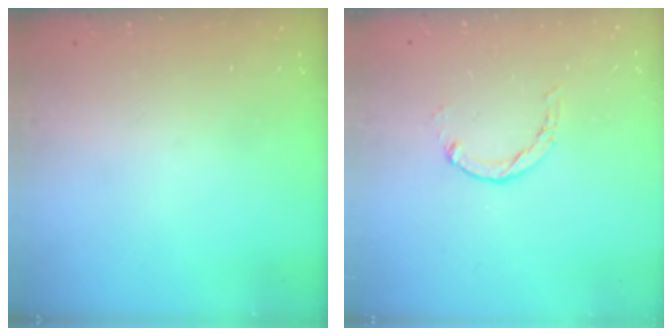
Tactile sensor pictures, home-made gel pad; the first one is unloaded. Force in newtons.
{"total": 0.7, "press": 0.7, "slide": 0.2}